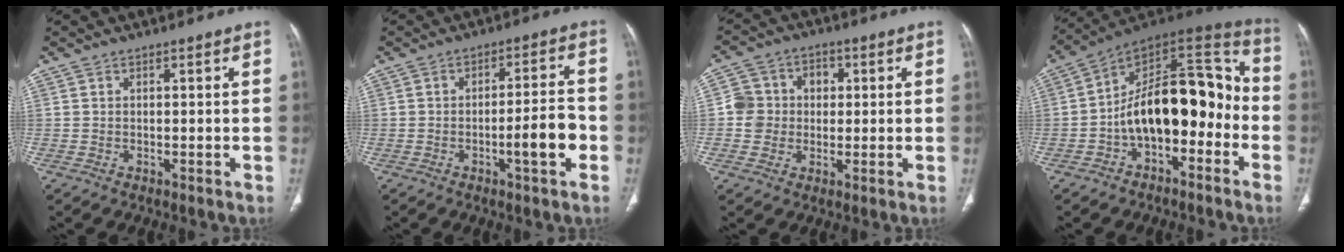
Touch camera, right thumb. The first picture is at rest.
{"total": 7.6, "force": [-2.6, 1.5, 6.9], "torque": [-0.101, 0.022, -0.039]}
{"total": 7.3, "force": [0.2, 6.9, 2.3], "torque": [-0.009, 0.018, -0.003]}
{"total": 19.4, "force": [-4.5, 10.8, 15.4], "torque": [-0.199, 0.086, -0.074]}